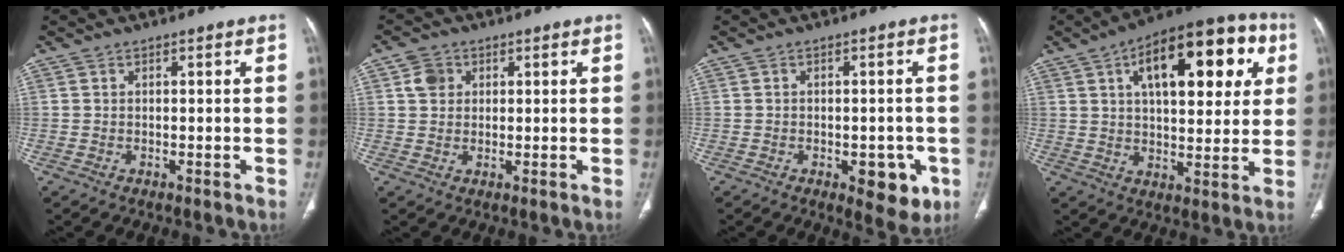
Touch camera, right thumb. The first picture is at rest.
{"total": 3.6, "force": [1.2, 3.0, 1.6], "torque": [-0.016, 0.001, 0.023]}
{"total": 7.1, "force": [-2.6, 3.6, 5.5], "torque": [-0.040, 0.002, -0.024]}
{"total": 22.1, "force": [7.7, 10.3, 18.0], "torque": [-0.219, 0.012, 0.108]}